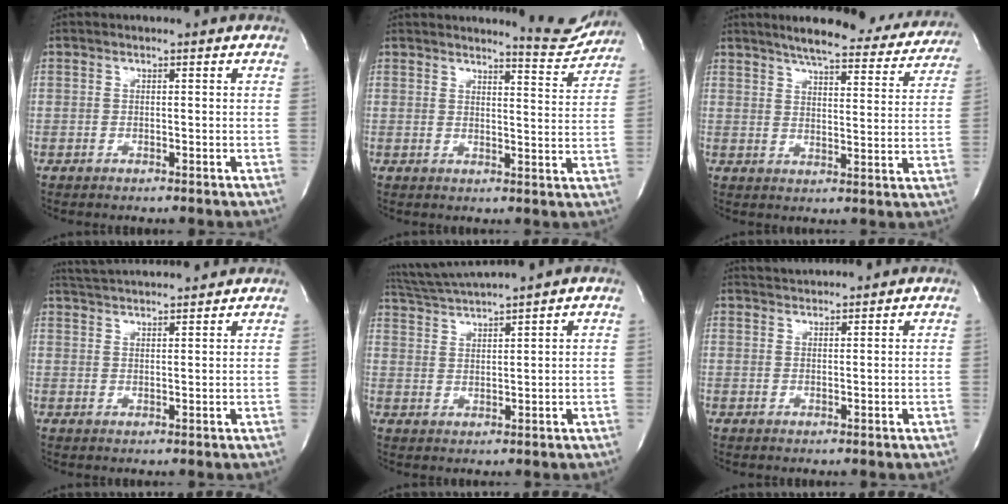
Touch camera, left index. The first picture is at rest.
{"total": 6.3, "force": [6.3, 0.1, 0.2], "torque": [-0.003, -0.044, 0.067]}
{"total": 19.8, "force": [17.8, 3.9, 7.9], "torque": [-0.103, -0.021, 0.212]}
{"total": 9.5, "force": [9.0, 0.3, 2.9], "torque": [-0.059, 0.023, 0.139]}
{"total": 7.0, "force": [6.4, -1.9, 2.2], "torque": [-0.049, 0.007, 0.122]}
{"total": 2.7, "force": [2.7, 0.1, 0.1], "torque": [-0.009, 0.020, 0.051]}